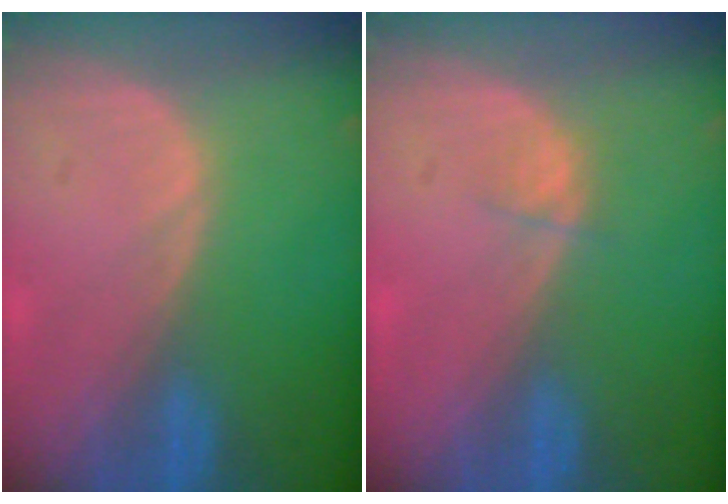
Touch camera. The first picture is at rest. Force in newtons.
{"total": 1.1, "press": 1.0, "slide": 0.4}